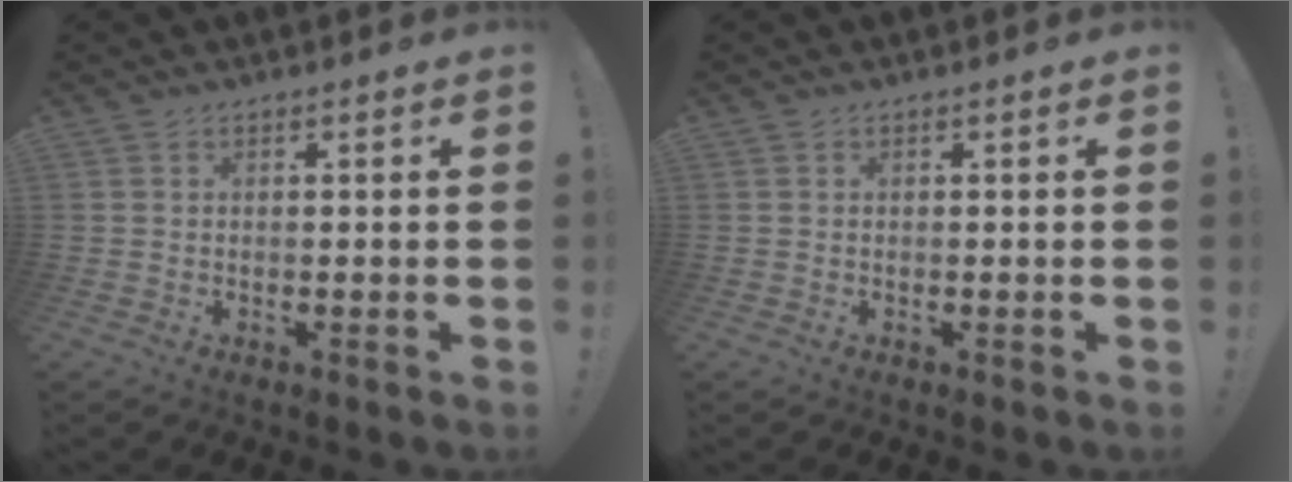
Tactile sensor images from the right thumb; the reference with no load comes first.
{"total": 0.0}